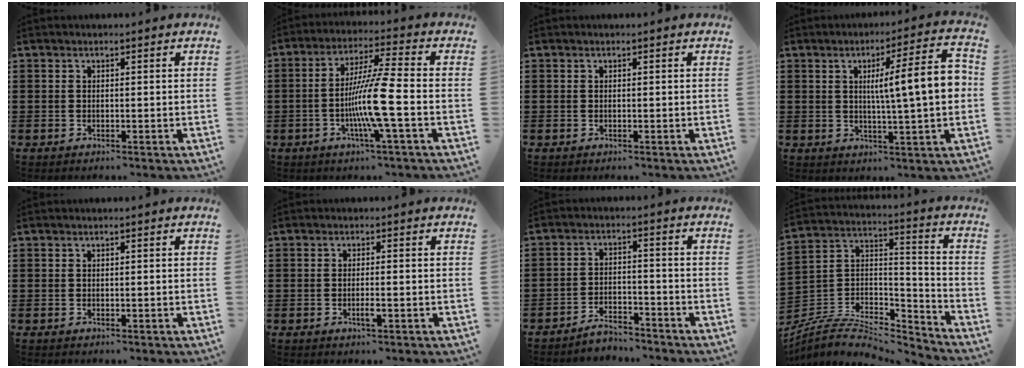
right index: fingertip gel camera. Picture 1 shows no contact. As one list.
[{"total": 10.1, "force": [-2.7, -0.4, 9.7], "torque": [-0.194, -0.018, -0.059]}, {"total": 0.0}, {"total": 10.6, "force": [1.2, 1.1, 10.5], "torque": [-0.174, -0.004, 0.014]}, {"total": 0.0}, {"total": 2.2, "force": [-0.9, 0.2, 2.0], "torque": [-0.041, -0.004, -0.018]}, {"total": 3.9, "force": [-3.8, 0.6, 0.4], "torque": [-0.011, 0.008, -0.078]}, {"total": 6.1, "force": [-4.8, 2.9, 2.5], "torque": [-0.063, 0.001, -0.098]}]